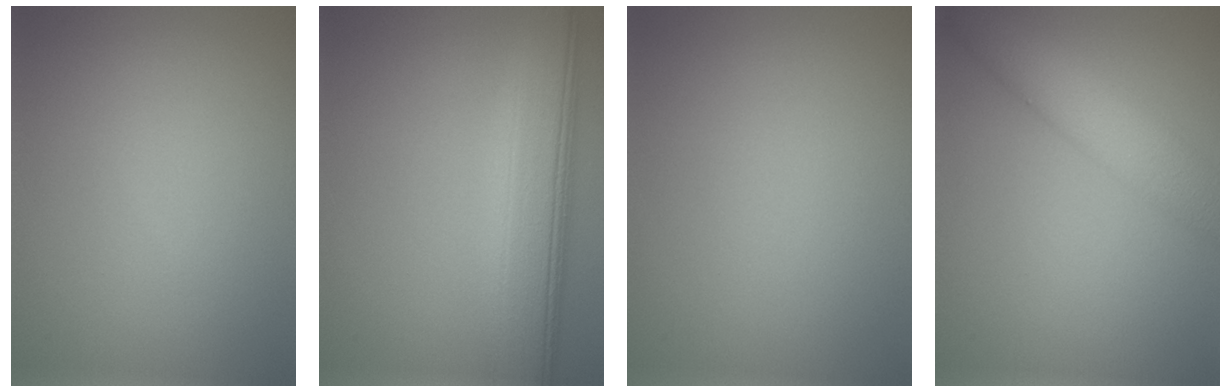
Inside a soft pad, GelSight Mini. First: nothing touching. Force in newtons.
{"total": 8.1, "press": 8.1, "slide": 0.5}
{"total": 0.0}
{"total": 4.9, "press": 4.9, "slide": 0.3}